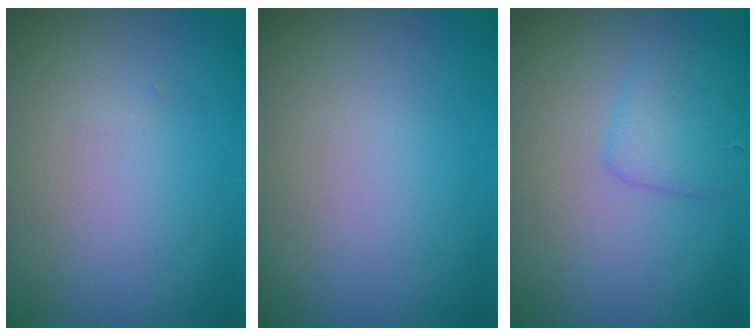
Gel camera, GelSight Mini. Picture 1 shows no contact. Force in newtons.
{"total": 0.0}
{"total": 2.2, "press": 2.2, "slide": 0.2}